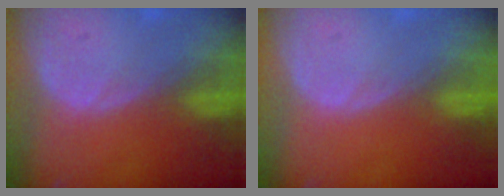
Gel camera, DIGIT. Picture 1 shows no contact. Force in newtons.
{"total": 0.0}